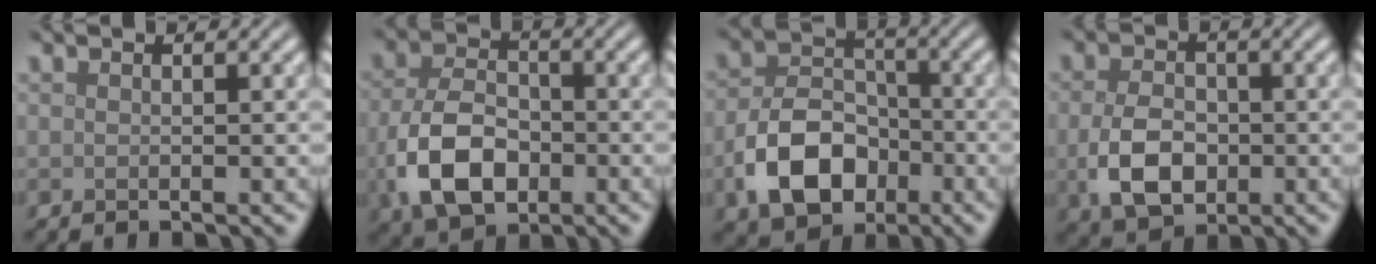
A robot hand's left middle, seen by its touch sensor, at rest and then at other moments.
{"total": 7.4, "force": [-2.3, 4.9, 5.0], "torque": [-0.113, -0.006, -0.045]}
{"total": 7.5, "force": [-2.9, 5.2, 4.5], "torque": [-0.084, -0.004, -0.054]}
{"total": 5.5, "force": [-1.2, 3.8, 3.8], "torque": [-0.085, -0.011, -0.022]}